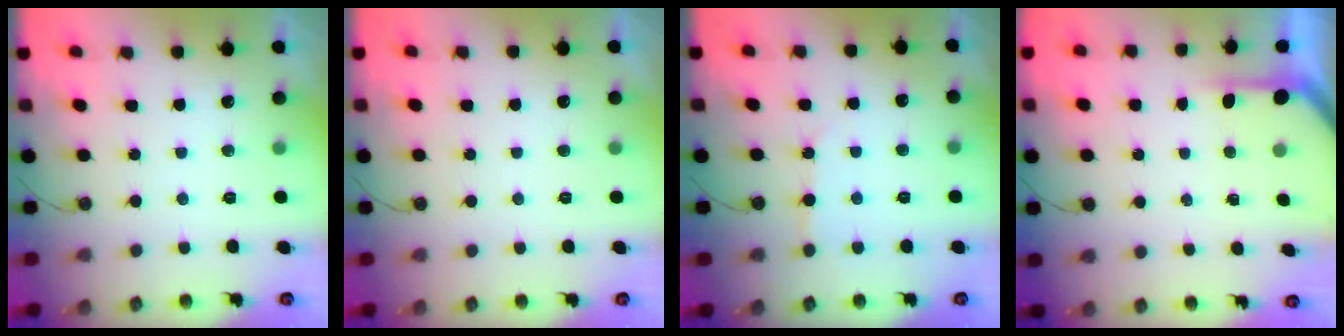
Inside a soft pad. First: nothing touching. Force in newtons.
{"total": 0.0}
{"total": 4.1, "press": 4.0, "slide": 0.3}
{"total": 2.7, "press": 2.7, "slide": 0.2}